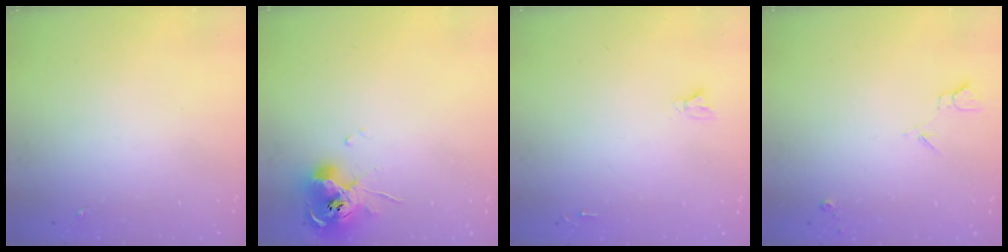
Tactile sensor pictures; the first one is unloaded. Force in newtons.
{"total": 10.7, "press": 10.7, "slide": 1.2}
{"total": 2.5, "press": 2.5, "slide": 0.2}
{"total": 5.0, "press": 4.9, "slide": 0.7}